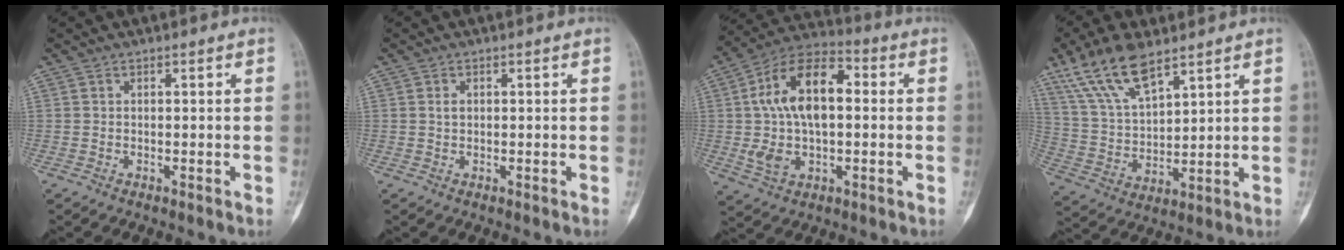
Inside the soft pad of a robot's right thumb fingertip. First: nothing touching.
{"total": 1.2, "force": [0.3, 0.9, 0.7], "torque": [-0.006, 0.000, 0.005]}
{"total": 17.7, "force": [1.4, 10.3, 14.4], "torque": [-0.240, 0.031, 0.021]}
{"total": 14.0, "force": [9.3, 5.5, 8.8], "torque": [-0.154, -0.031, 0.191]}